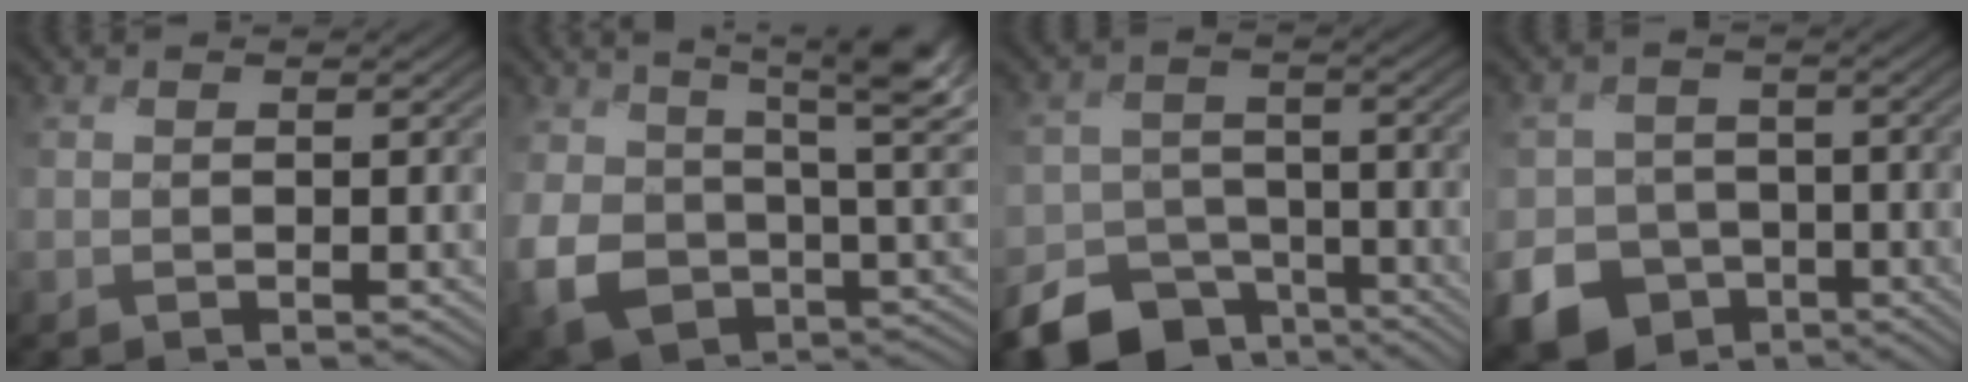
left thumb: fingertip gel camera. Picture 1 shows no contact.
{"total": 15.5, "force": [4.2, 9.7, 11.4], "torque": [-0.236, -0.029, 0.102]}
{"total": 11.7, "force": [-8.6, 7.2, 3.3], "torque": [-0.067, -0.026, -0.138]}
{"total": 12.8, "force": [-7.1, 10.1, 3.0], "torque": [-0.098, -0.053, -0.134]}